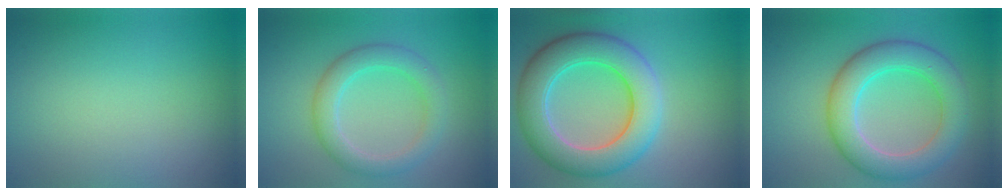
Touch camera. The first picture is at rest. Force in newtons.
{"total": 3.6, "press": 3.6, "slide": 0.2}
{"total": 8.4, "press": 8.4, "slide": 0.3}
{"total": 6.4, "press": 6.4, "slide": 0.5}